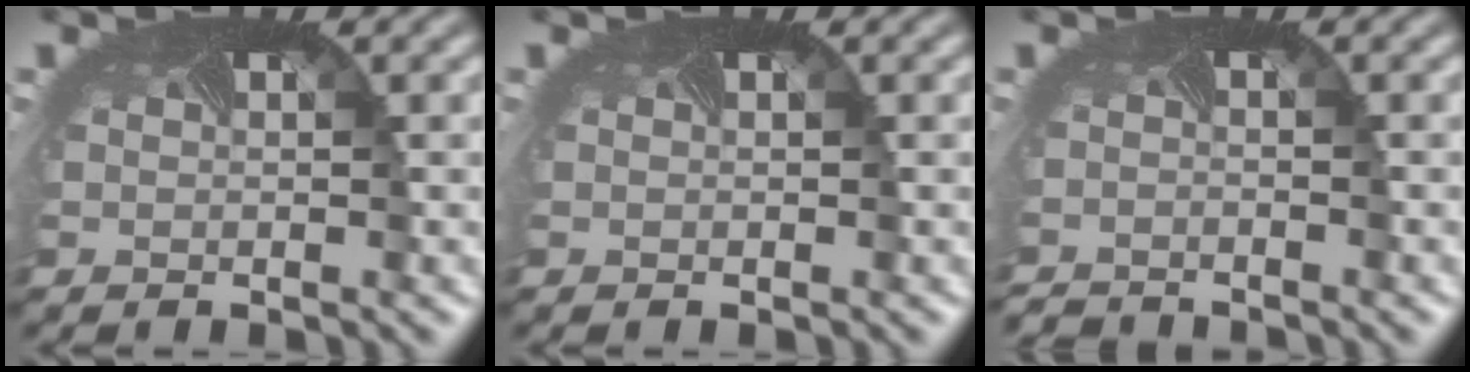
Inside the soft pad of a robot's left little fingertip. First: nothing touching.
{"total": 0.0}
{"total": 2.6, "force": [-2.6, -0.2, -0.3], "torque": [-0.004, -0.021, -0.047]}